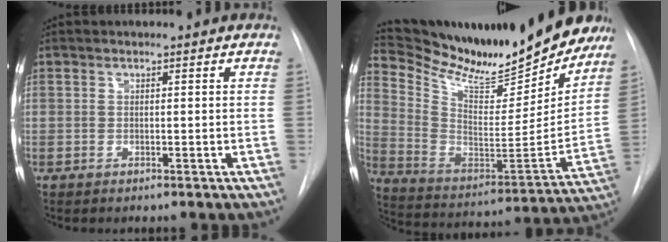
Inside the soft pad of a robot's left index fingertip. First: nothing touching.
{"total": 25.3, "force": [22.7, 5.3, 9.8], "torque": [-0.166, -0.053, 0.341]}